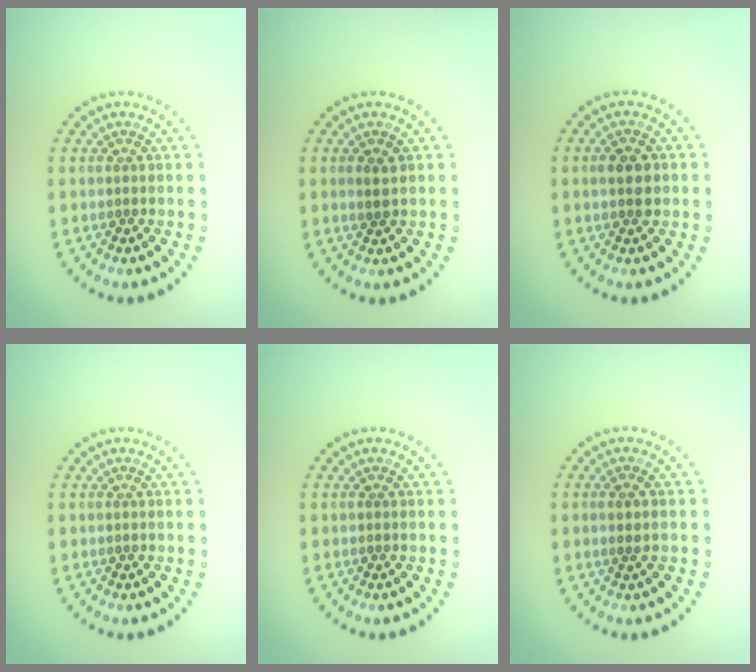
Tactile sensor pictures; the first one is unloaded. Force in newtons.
{"total": 1.2, "press": 1.1, "slide": 0.4}
{"total": 2.7, "press": 2.7, "slide": 0.1}
{"total": 0.0}
{"total": 0.0}
{"total": 0.6, "press": 0.4, "slide": 0.3}